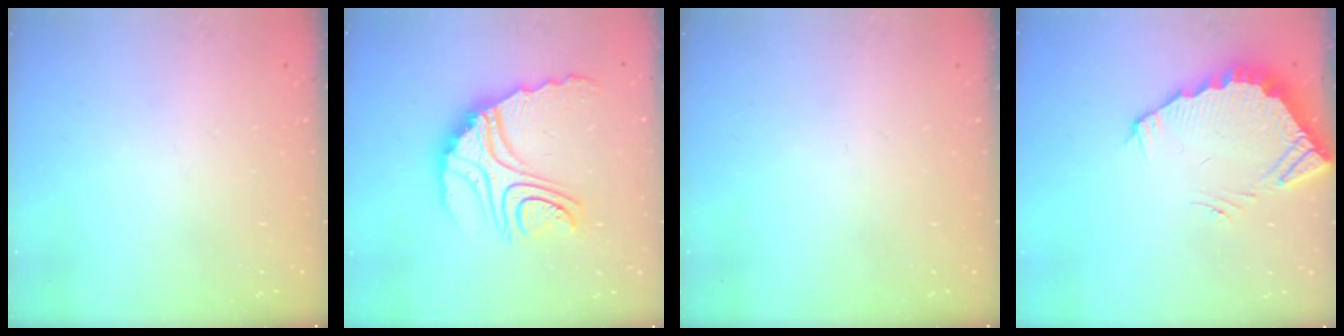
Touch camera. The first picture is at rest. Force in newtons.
{"total": 16.4, "press": 16.3, "slide": 1.3}
{"total": 0.0}
{"total": 4.1, "press": 4.1, "slide": 0.2}